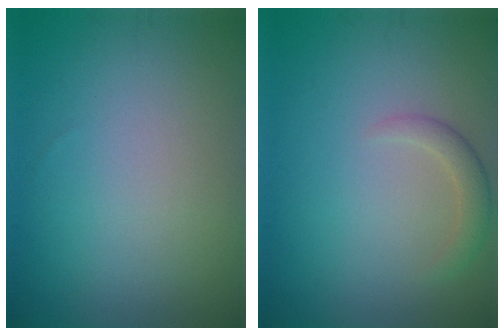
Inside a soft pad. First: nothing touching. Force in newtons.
{"total": 1.7, "press": 1.7, "slide": 0.2}